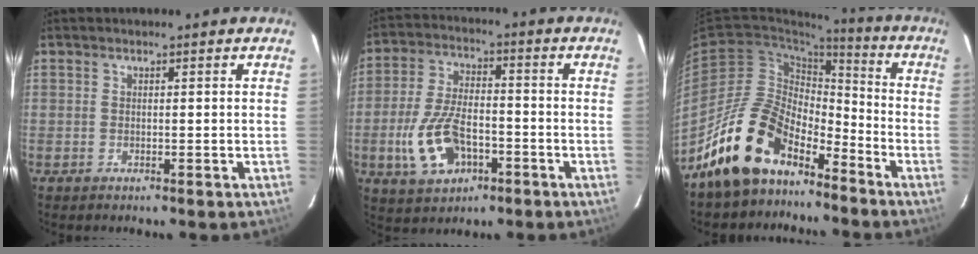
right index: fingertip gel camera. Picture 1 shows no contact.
{"total": 12.7, "force": [-4.6, 7.1, 9.5], "torque": [-0.207, 0.000, -0.074]}
{"total": 15.9, "force": [-11.9, 7.4, 7.4], "torque": [-0.143, 0.022, -0.210]}